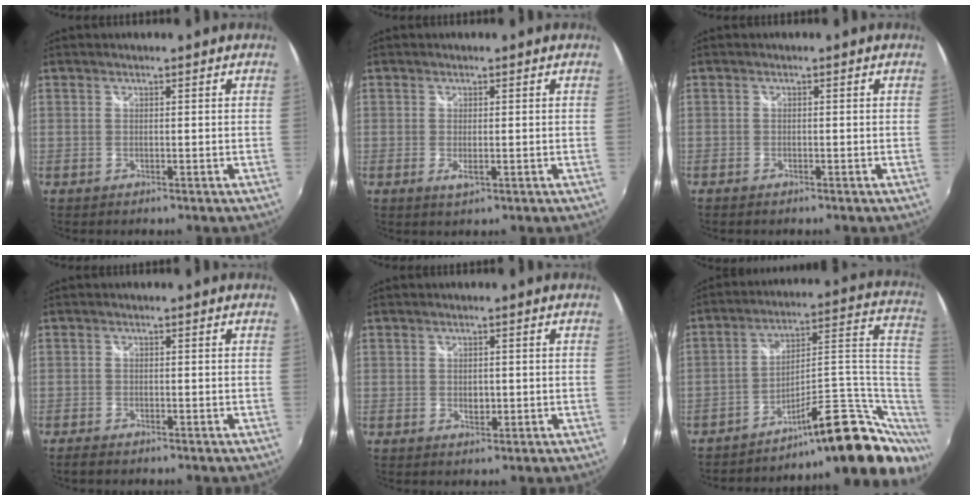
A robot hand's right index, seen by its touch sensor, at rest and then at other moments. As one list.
[{"total": 2.0, "force": [-0.4, 0.8, 1.8], "torque": [-0.033, -0.006, -0.006]}, {"total": 1.1, "force": [-0.9, 0.5, 0.4], "torque": [-0.010, -0.004, -0.019]}, {"total": 2.5, "force": [-2.1, 0.8, 1.2], "torque": [-0.030, -0.010, -0.039]}, {"total": 2.0, "force": [-0.2, 1.5, 1.3], "torque": [-0.021, -0.001, -0.003]}, {"total": 20.5, "force": [-13.2, 5.9, 14.5], "torque": [-0.159, 0.028, -0.191]}]